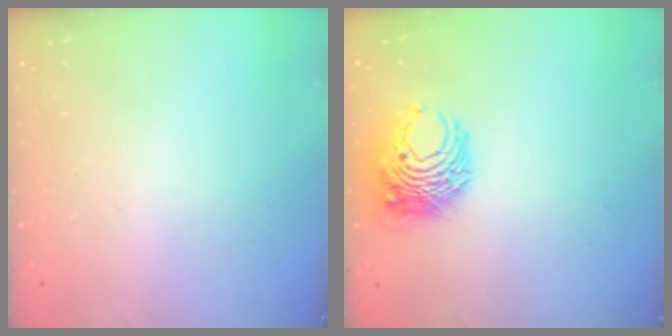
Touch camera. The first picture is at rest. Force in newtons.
{"total": 8.9, "press": 8.8, "slide": 0.7}